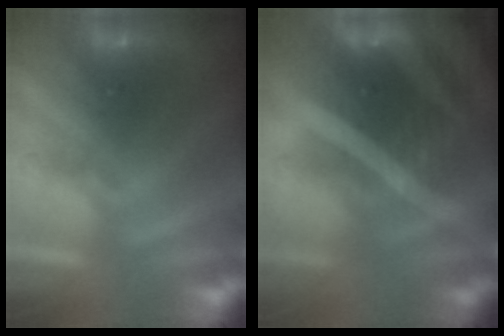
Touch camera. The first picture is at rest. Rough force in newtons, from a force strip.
{"total": 9.1}